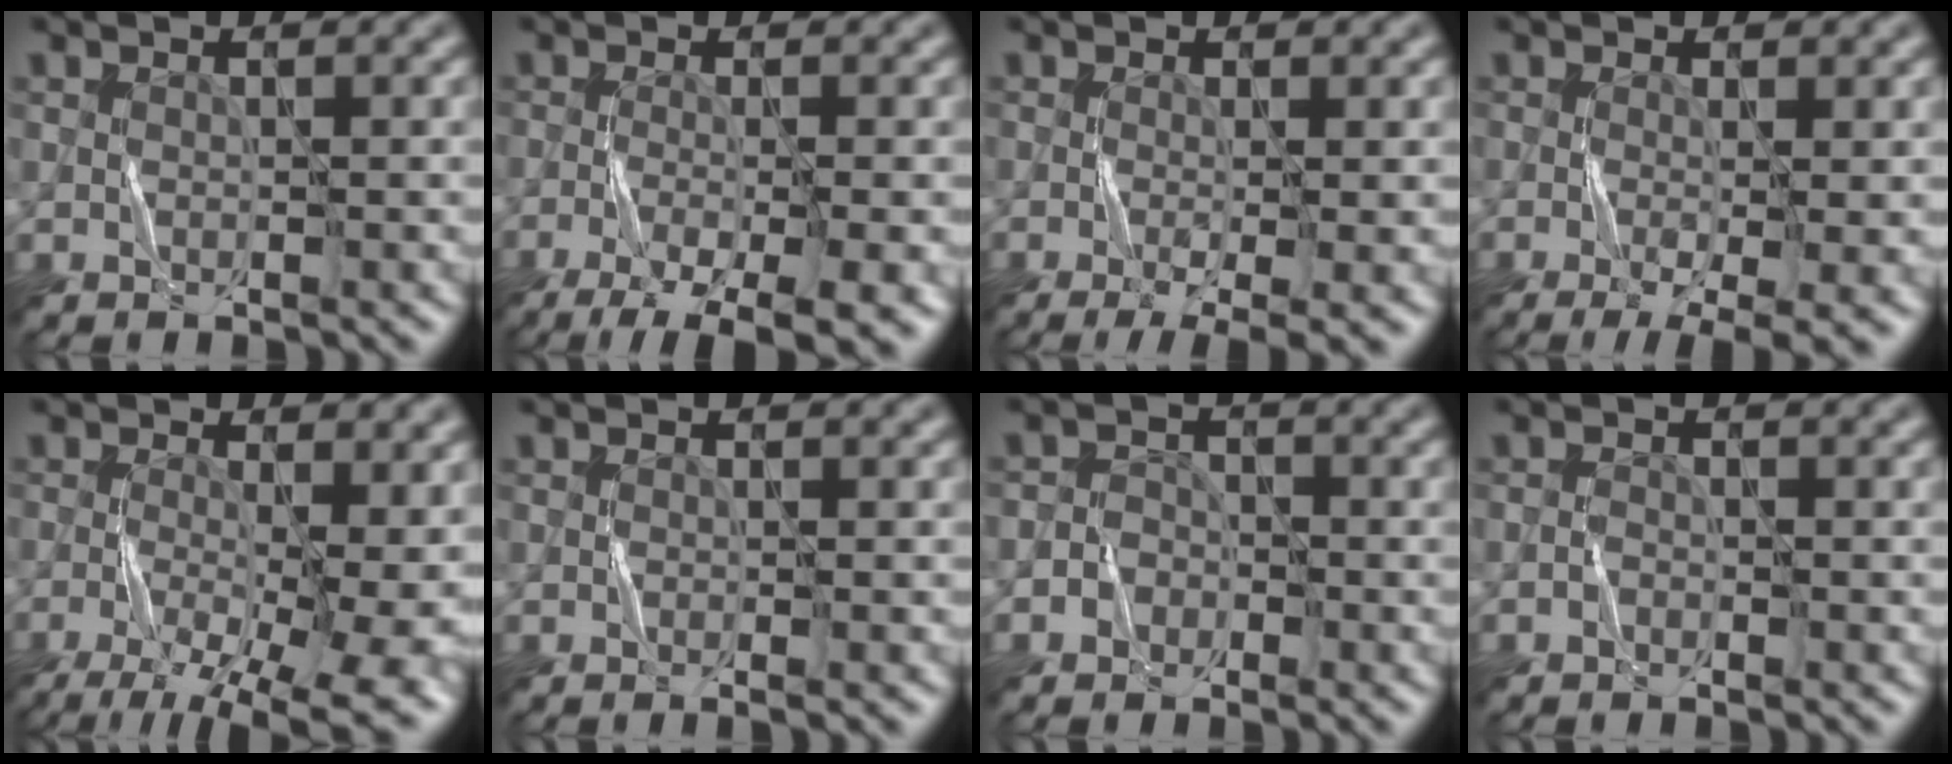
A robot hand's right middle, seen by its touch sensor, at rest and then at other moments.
{"total": 9.0, "force": [-5.4, 2.3, 6.8], "torque": [-0.096, -0.018, -0.083]}
{"total": 4.9, "force": [-1.6, 1.2, 4.4], "torque": [-0.065, -0.010, -0.021]}
{"total": 5.9, "force": [-1.9, 1.6, 5.4], "torque": [-0.080, -0.011, -0.020]}
{"total": 11.4, "force": [-3.6, 4.3, 9.9], "torque": [-0.152, -0.021, -0.050]}
{"total": 0.9, "force": [-0.2, 0.1, 0.8], "torque": [-0.011, -0.006, -0.005]}
{"total": 1.6, "force": [-0.9, 1.3, 0.3], "torque": [0.002, 0.008, -0.022]}
{"total": 0.7, "force": [-0.5, 0.3, 0.3], "torque": [-0.005, 0.002, -0.012]}